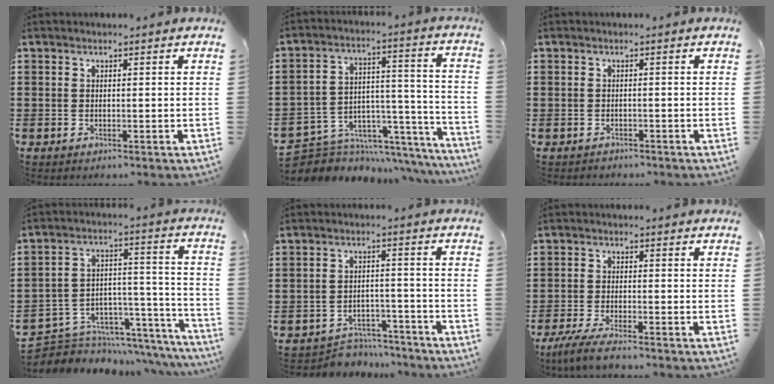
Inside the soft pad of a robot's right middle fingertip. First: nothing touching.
{"total": 5.1, "force": [-4.5, 2.6, 0.4], "torque": [-0.016, -0.008, -0.083]}
{"total": 0.9, "force": [-0.9, 0.3, -0.2], "torque": [0.001, 0.001, -0.020]}
{"total": 5.0, "force": [-4.3, 2.5, 0.3], "torque": [-0.014, -0.005, -0.082]}
{"total": 4.5, "force": [-4.4, 0.8, 0.0], "torque": [-0.006, 0.004, -0.092]}
{"total": 3.9, "force": [-3.4, -0.1, 2.1], "torque": [-0.057, -0.018, -0.067]}